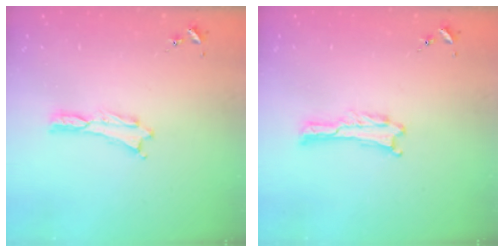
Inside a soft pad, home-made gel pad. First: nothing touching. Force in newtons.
{"total": 0.0}